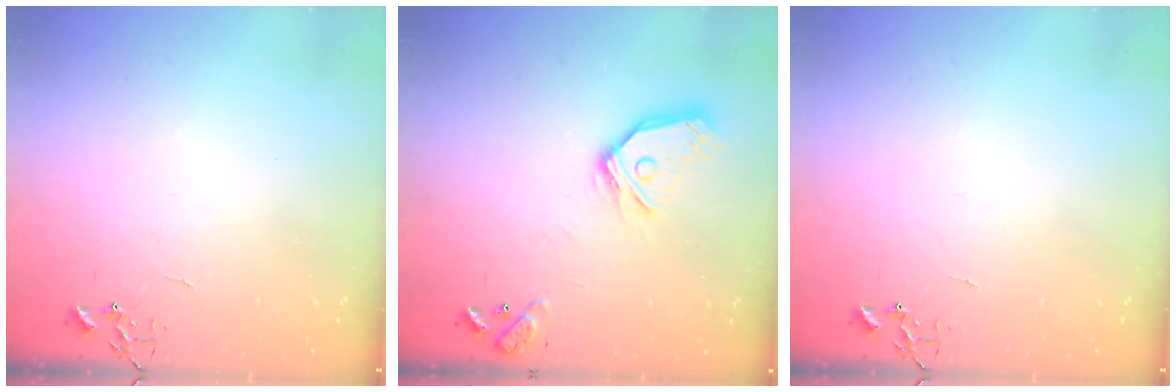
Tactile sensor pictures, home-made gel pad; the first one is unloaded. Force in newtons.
{"total": 15.0, "press": 14.9, "slide": 2.2}
{"total": 0.0}